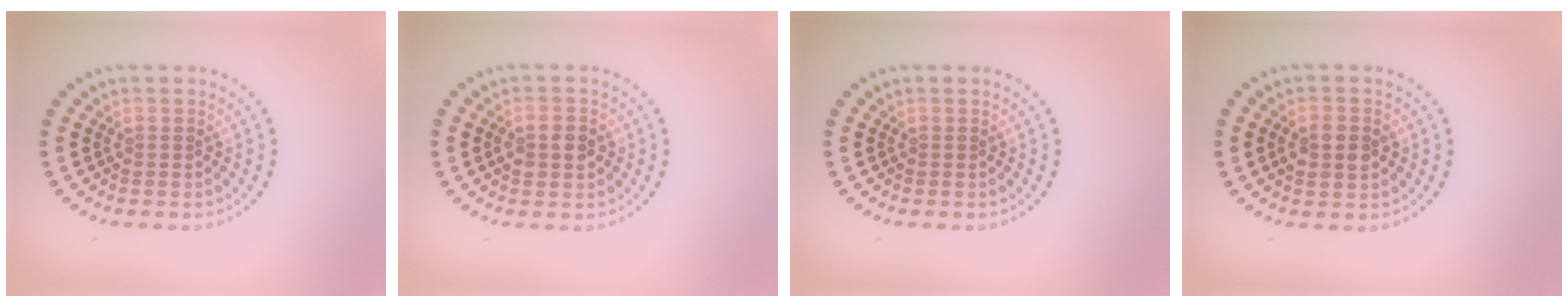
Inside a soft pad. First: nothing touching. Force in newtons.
{"total": 2.7, "press": 2.7, "slide": 0.1}
{"total": 0.0}
{"total": 2.8, "press": 2.8, "slide": 0.2}